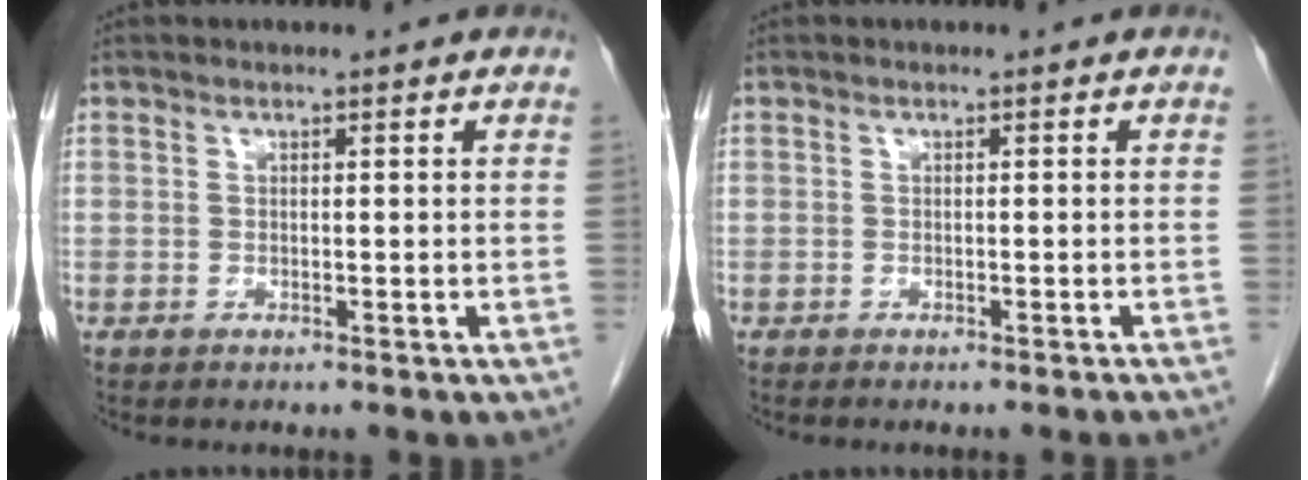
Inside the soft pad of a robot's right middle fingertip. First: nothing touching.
{"total": 2.2, "force": [-2.0, -0.3, 0.9], "torque": [-0.013, 0.004, -0.022]}